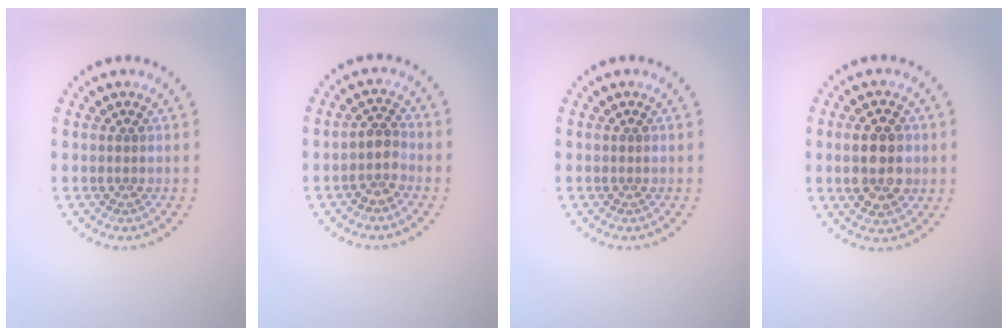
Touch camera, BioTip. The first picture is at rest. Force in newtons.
{"total": 2.0, "press": 1.6, "slide": 1.2}
{"total": 0.0}
{"total": 4.8, "press": 4.8, "slide": 0.2}